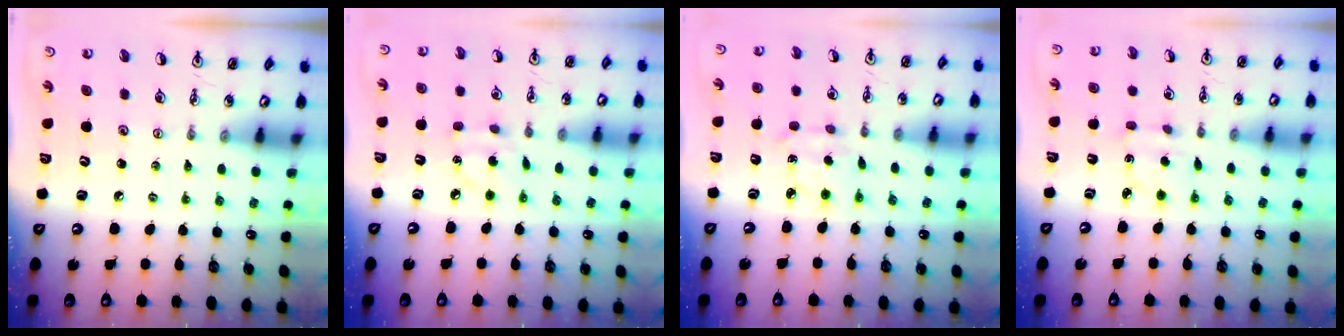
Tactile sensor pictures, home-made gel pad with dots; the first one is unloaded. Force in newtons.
{"total": 4.1, "press": 4.1, "slide": 0.6}
{"total": 2.8, "press": 2.8, "slide": 0.4}
{"total": 2.6, "press": 2.5, "slide": 0.7}